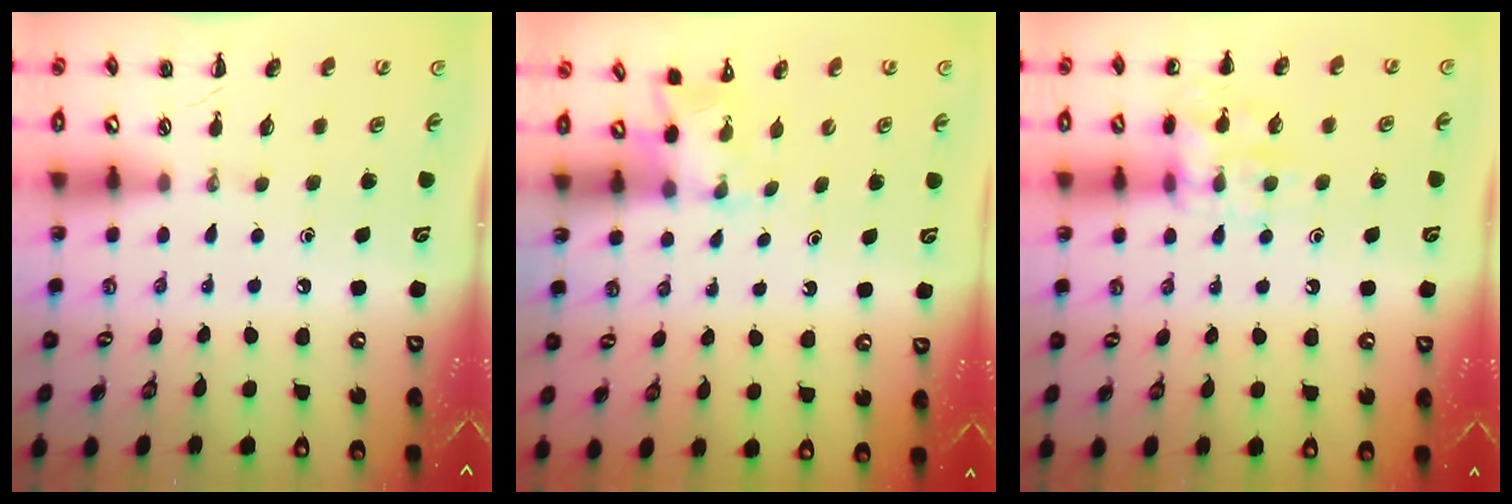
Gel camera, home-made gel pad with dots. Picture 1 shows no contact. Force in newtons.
{"total": 2.2, "press": 2.1, "slide": 0.7}
{"total": 12.3, "press": 12.3, "slide": 0.9}